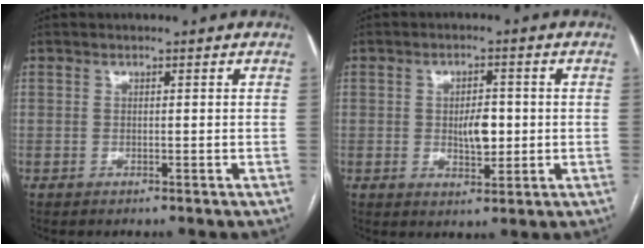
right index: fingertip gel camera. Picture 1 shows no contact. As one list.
[{"total": 4.6, "force": [-0.1, 2.1, 4.2], "torque": [-0.066, 0.000, 0.004]}]